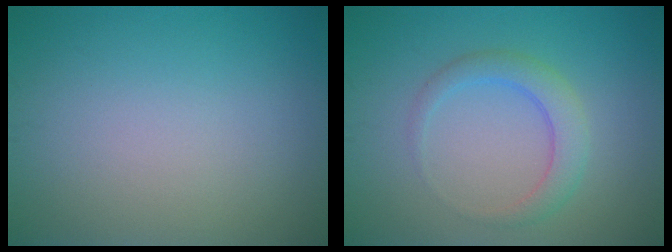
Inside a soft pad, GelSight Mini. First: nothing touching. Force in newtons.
{"total": 2.8, "press": 2.8, "slide": 0.1}